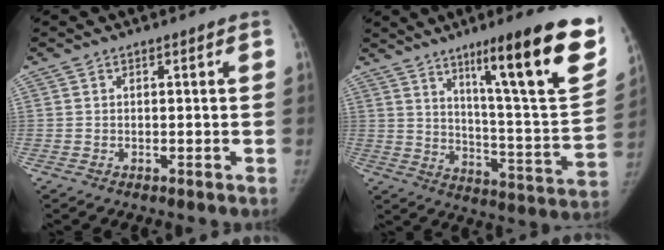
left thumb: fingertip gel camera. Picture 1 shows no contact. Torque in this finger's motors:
{"motor_torque": [1.01, -0.17, 1.37, -1.41, 0.48]}